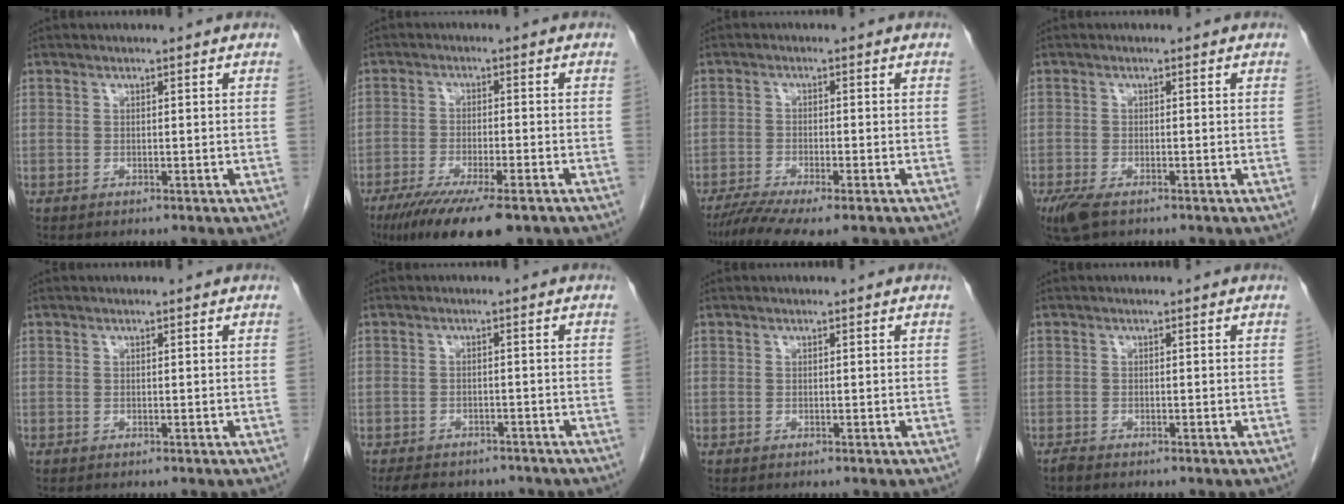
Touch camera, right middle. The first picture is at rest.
{"total": 12.6, "force": [-8.8, 2.3, 8.7], "torque": [-0.138, -0.028, -0.139]}
{"total": 7.6, "force": [-5.9, 0.7, 4.7], "torque": [-0.079, -0.016, -0.096]}
{"total": 4.5, "force": [-3.0, 1.7, 3.0], "torque": [-0.066, -0.013, -0.051]}
{"total": 0.0}
{"total": 9.3, "force": [-7.9, 4.0, 3.1], "torque": [-0.055, -0.001, -0.100]}
{"total": 0.0}
{"total": 0.7, "force": [-0.6, 0.0, 0.2], "torque": [-0.012, -0.003, -0.014]}